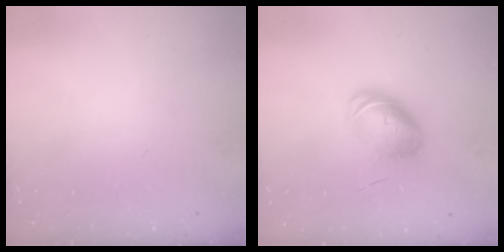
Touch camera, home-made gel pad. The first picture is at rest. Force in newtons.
{"total": 9.1, "press": 8.8, "slide": 2.0}